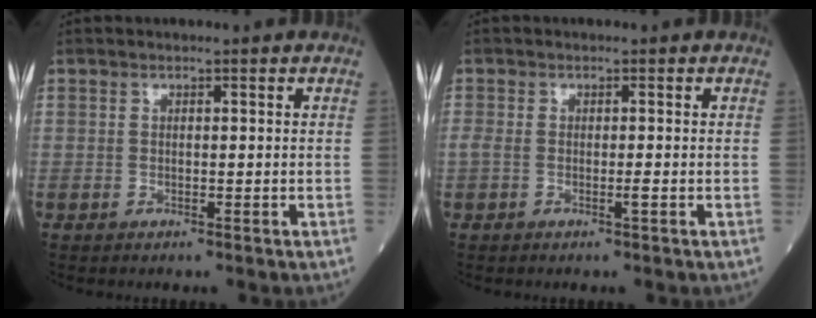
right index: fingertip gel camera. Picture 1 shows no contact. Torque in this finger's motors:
{"motor_torque": [0.33, -0.14, 0.19, 0.07]}